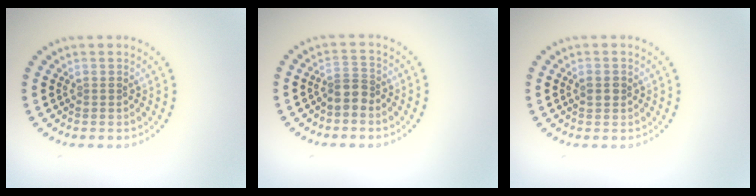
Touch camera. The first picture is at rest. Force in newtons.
{"total": 2.0, "press": 1.7, "slide": 1.1}
{"total": 1.2, "press": 1.2, "slide": 0.1}